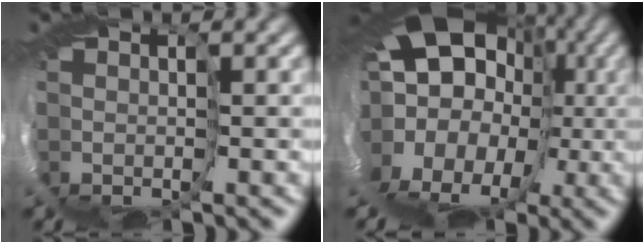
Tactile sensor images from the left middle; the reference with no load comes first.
{"total": 16.4, "force": [-1.7, 13.2, 9.5], "torque": [-0.191, -0.003, -0.064]}